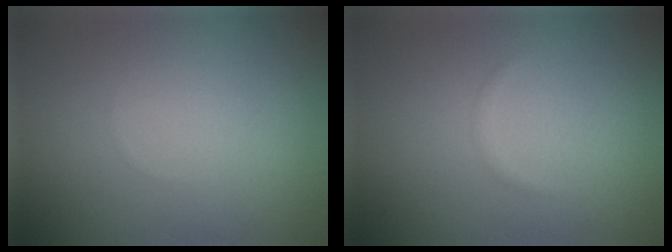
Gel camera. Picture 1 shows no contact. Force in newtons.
{"total": 0.5, "press": 0.5, "slide": 0.0}